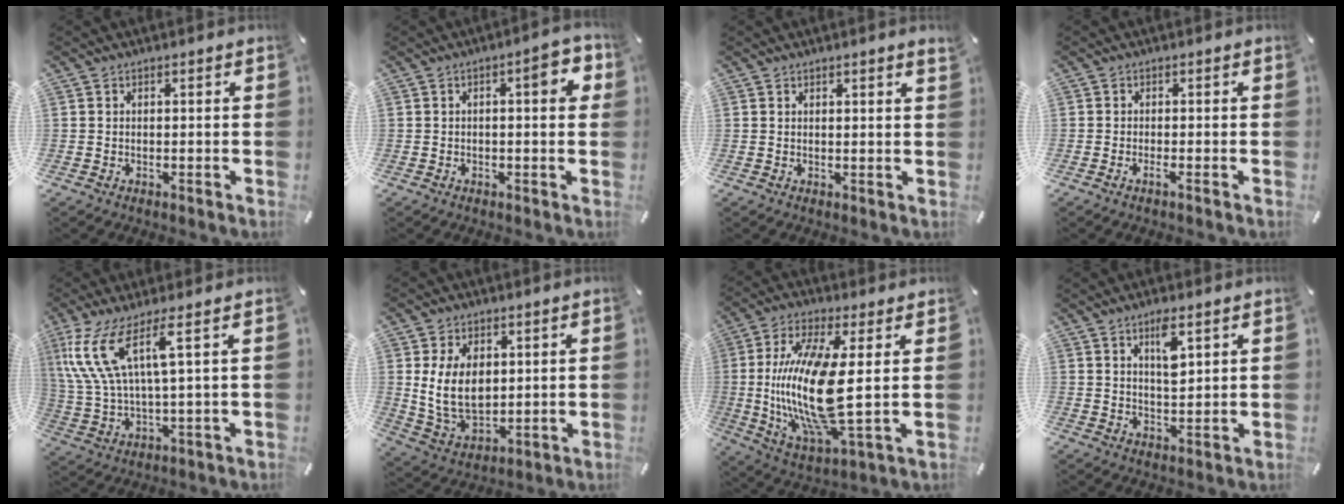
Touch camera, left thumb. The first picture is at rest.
{"total": 6.7, "force": [1.4, 2.3, 6.1], "torque": [-0.069, -0.007, 0.013]}
{"total": 1.1, "force": [0.9, -0.1, 0.6], "torque": [-0.012, -0.002, 0.017]}
{"total": 1.4, "force": [-0.7, 0.1, 1.2], "torque": [-0.020, -0.003, -0.011]}
{"total": 12.1, "force": [5.5, 3.1, 10.3], "torque": [-0.240, -0.010, 0.093]}
{"total": 11.7, "force": [2.2, 8.2, 8.0], "torque": [-0.173, -0.006, 0.037]}
{"total": 20.6, "force": [1.7, 6.0, 19.7], "torque": [-0.431, -0.028, 0.019]}
{"total": 6.1, "force": [3.1, 1.9, 4.9], "torque": [-0.081, -0.009, 0.048]}